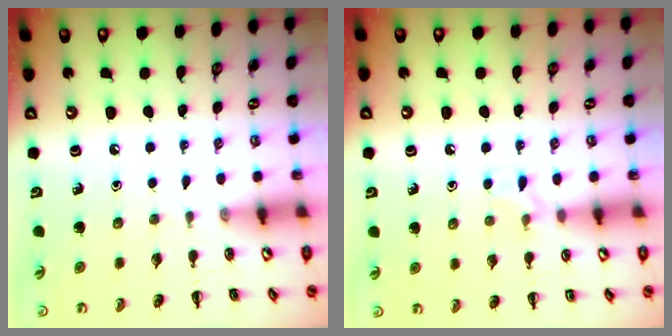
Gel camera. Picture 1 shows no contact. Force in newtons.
{"total": 5.9, "press": 5.6, "slide": 1.9}